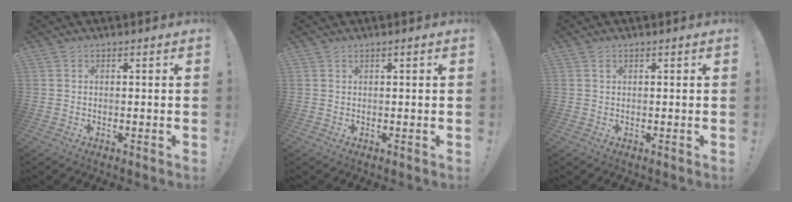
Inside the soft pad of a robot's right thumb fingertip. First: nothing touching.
{"total": 0.8, "force": [0.5, -0.1, 0.6], "torque": [-0.008, -0.001, 0.007]}
{"total": 0.7, "force": [0.3, 0.6, 0.2], "torque": [-0.001, 0.001, 0.004]}